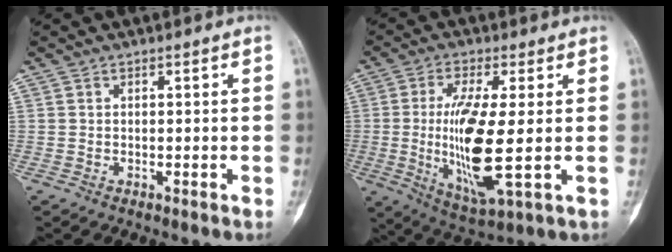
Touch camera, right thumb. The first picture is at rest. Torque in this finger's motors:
{"motor_torque": [1.03, 3.01, 0.54, -0.27, 0.34]}